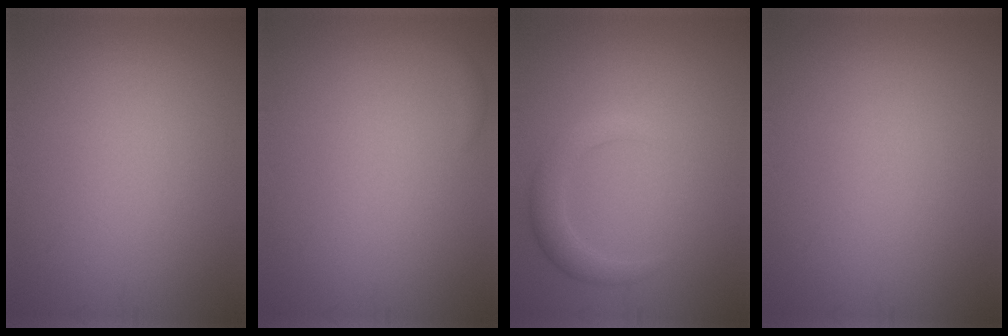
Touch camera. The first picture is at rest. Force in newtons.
{"total": 0.9, "press": 0.9, "slide": 0.1}
{"total": 2.5, "press": 2.5, "slide": 0.1}
{"total": 0.0}